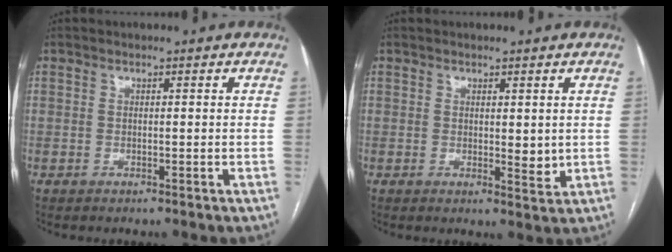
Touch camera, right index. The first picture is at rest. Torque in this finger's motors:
{"motor_torque": [0.33, 0.12, 0.08, 0.02]}